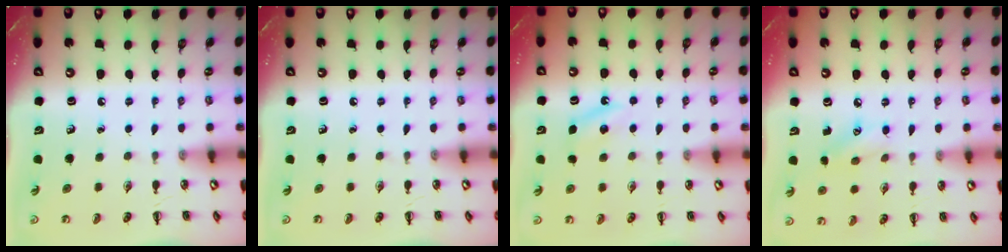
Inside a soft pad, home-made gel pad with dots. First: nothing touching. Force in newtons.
{"total": 0.0}
{"total": 5.2, "press": 5.0, "slide": 1.6}
{"total": 6.7, "press": 6.5, "slide": 1.4}